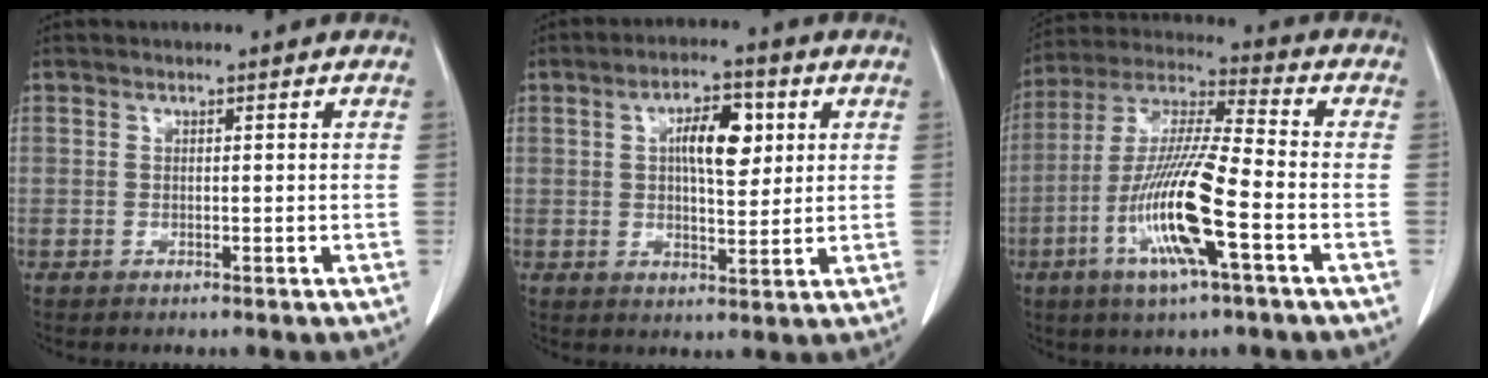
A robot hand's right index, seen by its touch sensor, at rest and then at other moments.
{"total": 7.6, "force": [2.1, 2.8, 6.7], "torque": [-0.112, 0.010, 0.035]}
{"total": 15.1, "force": [-5.1, 0.9, 14.1], "torque": [-0.287, -0.011, -0.101]}